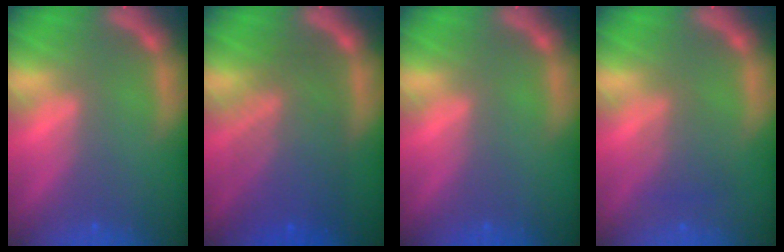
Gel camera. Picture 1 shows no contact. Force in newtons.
{"total": 8.1}
{"total": 0.0}
{"total": 2.5}